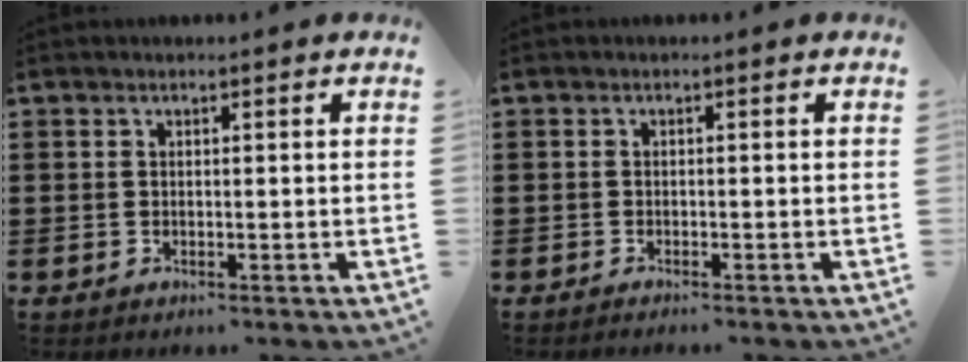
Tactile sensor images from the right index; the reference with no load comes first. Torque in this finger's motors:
{"motor_torque": [0.74, 1.40, 0.00, 0.00]}